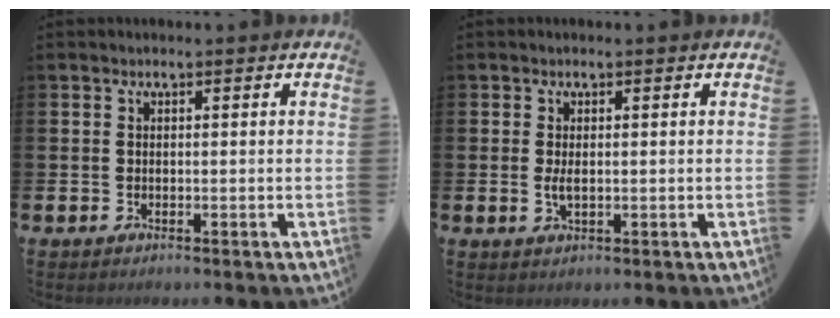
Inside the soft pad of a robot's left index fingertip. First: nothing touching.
{"total": 1.7, "force": [0.1, 0.6, 1.6], "torque": [-0.021, -0.002, -0.001]}